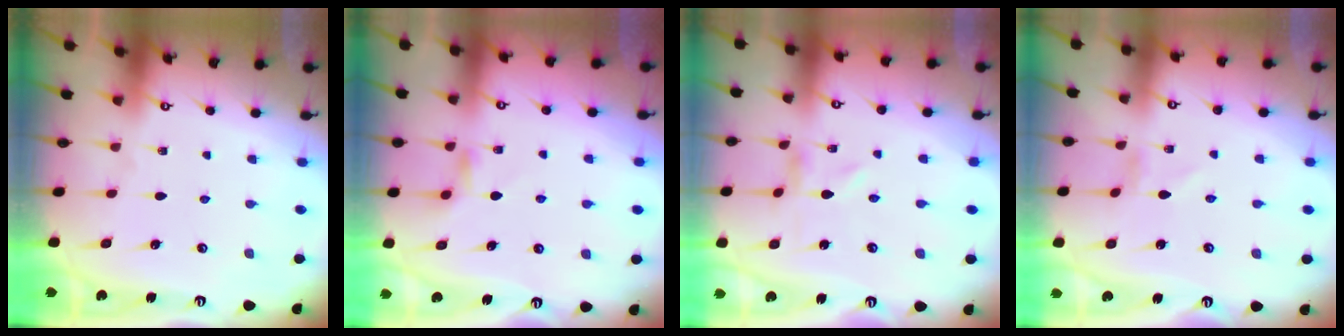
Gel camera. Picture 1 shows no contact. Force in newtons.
{"total": 3.9, "press": 3.8, "slide": 0.5}
{"total": 0.0}
{"total": 0.0}